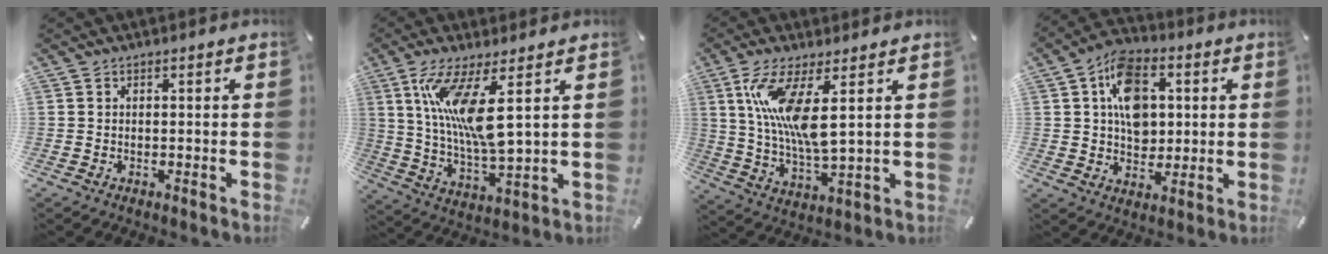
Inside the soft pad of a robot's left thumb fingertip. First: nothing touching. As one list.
[{"total": 14.5, "force": [5.4, 3.7, 12.9], "torque": [-0.252, -0.027, 0.092]}, {"total": 13.0, "force": [4.8, 3.8, 11.5], "torque": [-0.234, -0.018, 0.083]}, {"total": 12.5, "force": [2.6, 9.5, 7.7], "torque": [-0.126, 0.009, 0.050]}]